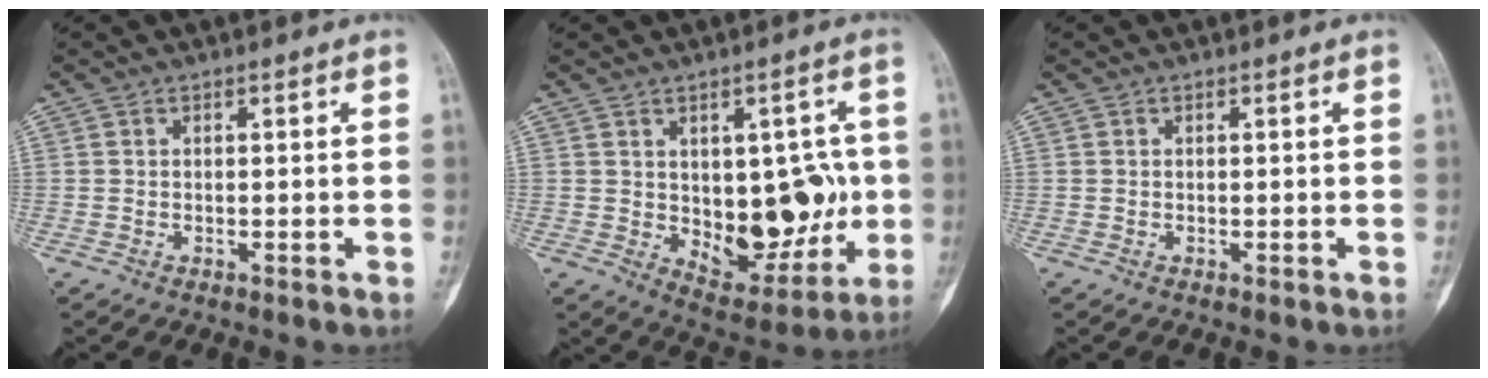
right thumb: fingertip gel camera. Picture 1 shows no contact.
{"total": 14.7, "force": [-0.2, 8.5, 12.0], "torque": [-0.112, -0.008, 0.019]}
{"total": 0.0}